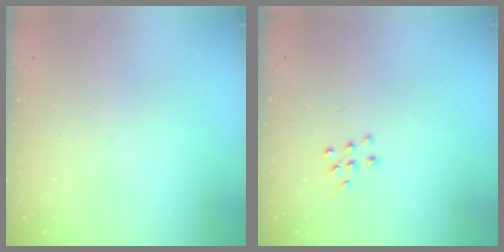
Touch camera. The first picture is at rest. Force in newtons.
{"total": 5.6, "press": 5.6, "slide": 0.8}